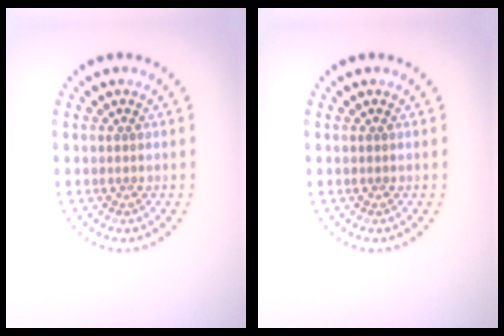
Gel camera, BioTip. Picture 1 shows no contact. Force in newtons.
{"total": 0.0}